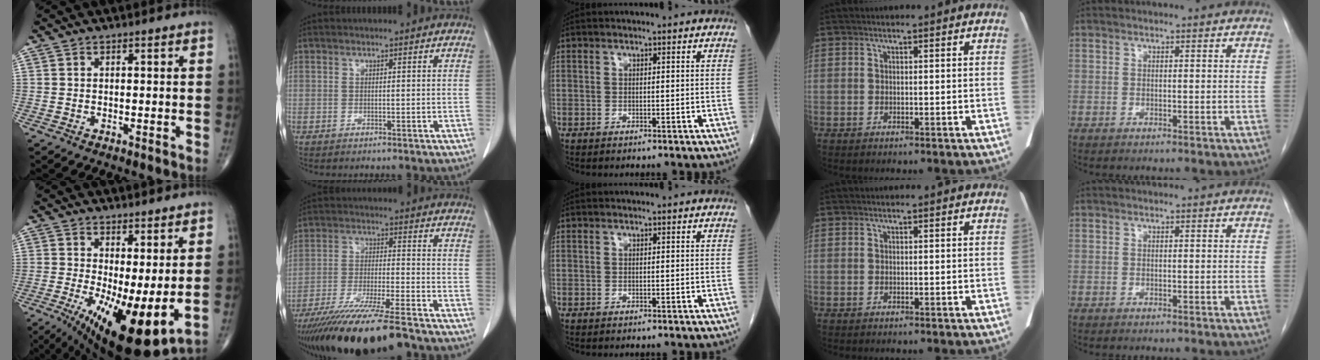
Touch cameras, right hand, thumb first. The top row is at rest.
{"thumb": {"total": 14.7, "force": [-1.2, 4.7, 13.9], "torque": [-0.236, -0.029, -0.002]}, "index": {"total": 18.3, "force": [-15.2, 1.1, 10.2], "torque": [-0.175, -0.041, -0.254]}}